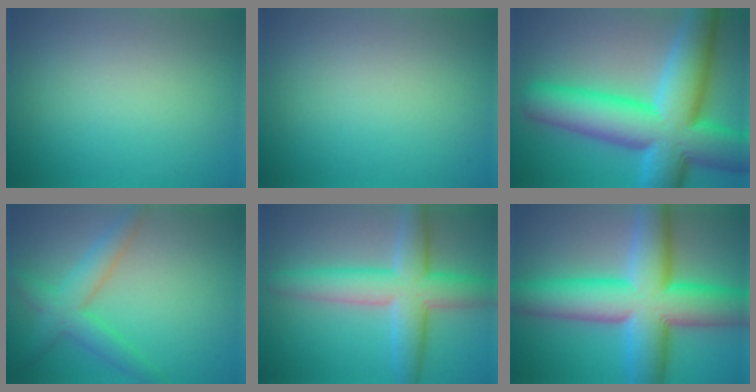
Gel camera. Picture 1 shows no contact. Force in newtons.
{"total": 0.0}
{"total": 14.6, "press": 14.6, "slide": 0.4}
{"total": 4.1, "press": 4.1, "slide": 0.2}
{"total": 7.1, "press": 7.1, "slide": 0.2}
{"total": 13.3, "press": 13.3, "slide": 0.6}